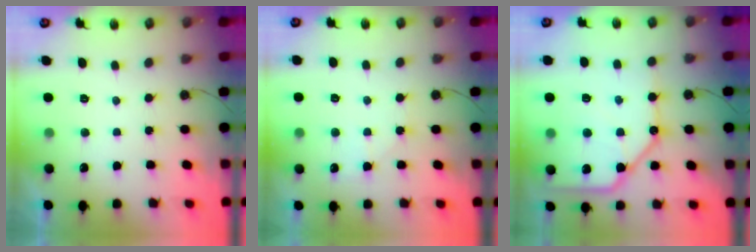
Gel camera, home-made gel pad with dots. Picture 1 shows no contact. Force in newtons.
{"total": 5.0, "press": 5.0, "slide": 0.6}
{"total": 15.4, "press": 15.2, "slide": 2.2}